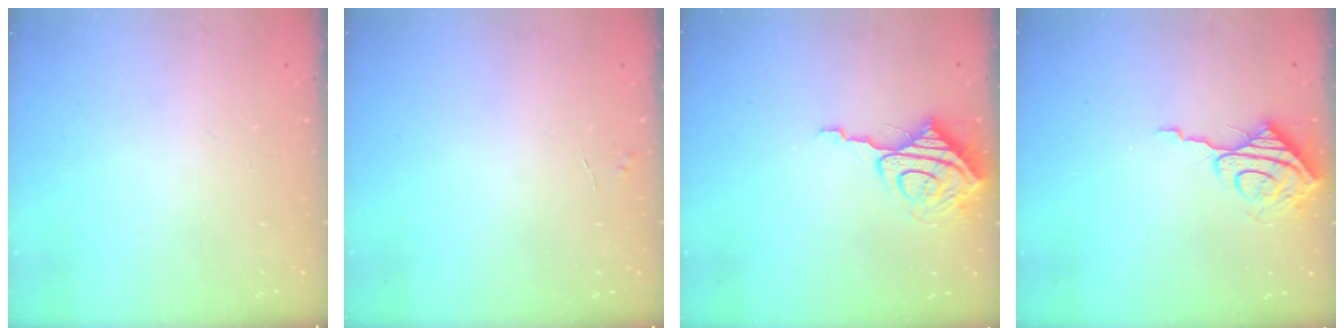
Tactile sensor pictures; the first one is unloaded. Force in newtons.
{"total": 2.8, "press": 2.8, "slide": 0.3}
{"total": 9.6, "press": 9.6, "slide": 0.5}
{"total": 8.7, "press": 8.7, "slide": 0.5}